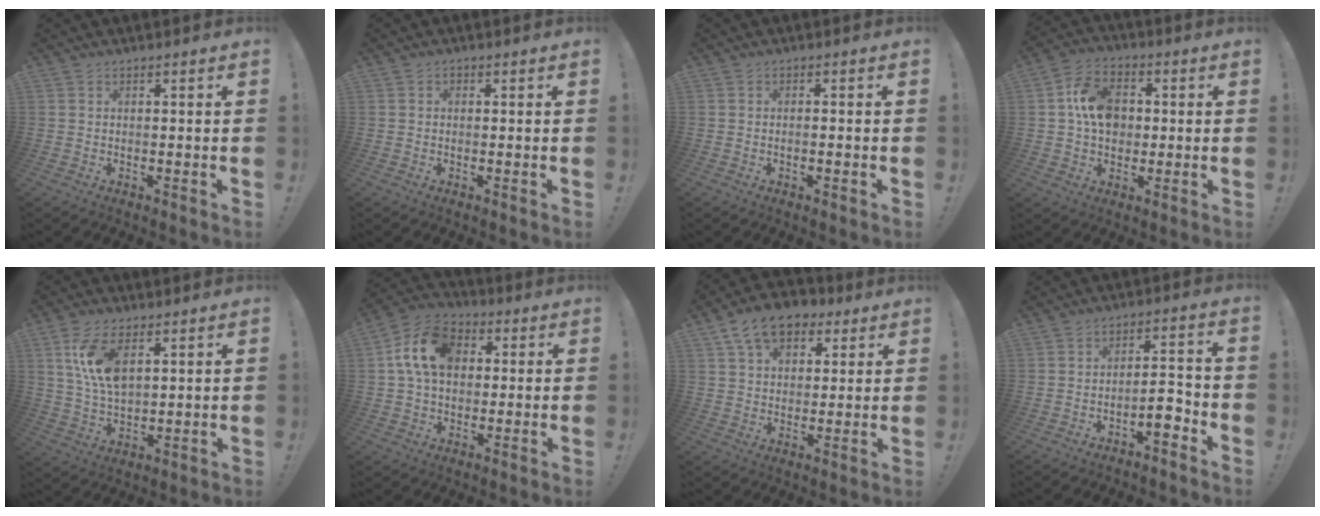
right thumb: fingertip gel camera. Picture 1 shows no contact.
{"total": 0.8, "force": [-0.3, 0.7, 0.3], "torque": [0.002, 0.000, -0.007]}
{"total": 1.3, "force": [-0.8, 0.2, 1.0], "torque": [-0.009, -0.002, -0.015]}
{"total": 12.1, "force": [1.3, 9.3, 7.6], "torque": [-0.121, 0.016, 0.030]}
{"total": 10.8, "force": [4.4, 5.4, 8.2], "torque": [-0.170, -0.014, 0.079]}
{"total": 14.2, "force": [3.2, 10.2, 9.3], "torque": [-0.154, 0.011, 0.065]}
{"total": 12.4, "force": [6.4, 8.2, 6.8], "torque": [-0.109, -0.021, 0.123]}
{"total": 6.8, "force": [-4.1, 2.3, 4.9], "torque": [-0.067, 0.015, -0.071]}